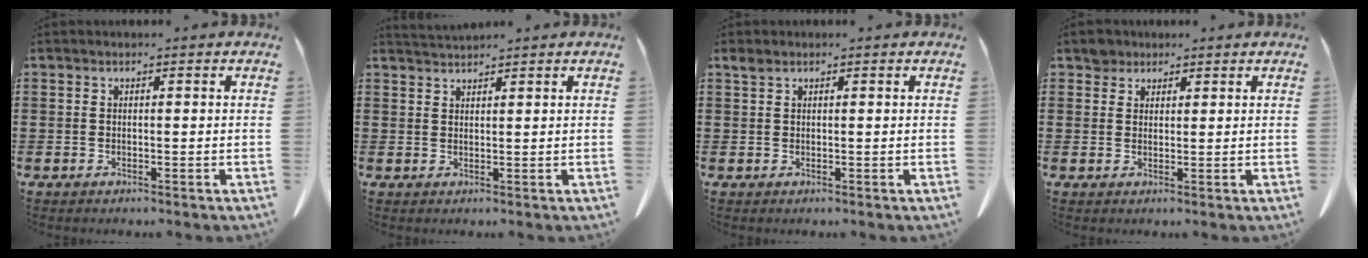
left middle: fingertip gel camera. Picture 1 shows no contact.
{"total": 1.8, "force": [1.8, 0.0, 0.1], "torque": [-0.007, -0.002, 0.035]}
{"total": 1.0, "force": [0.7, 0.5, 0.5], "torque": [-0.015, 0.002, 0.014]}
{"total": 2.4, "force": [1.9, 1.3, 0.2], "torque": [-0.011, 0.005, 0.039]}